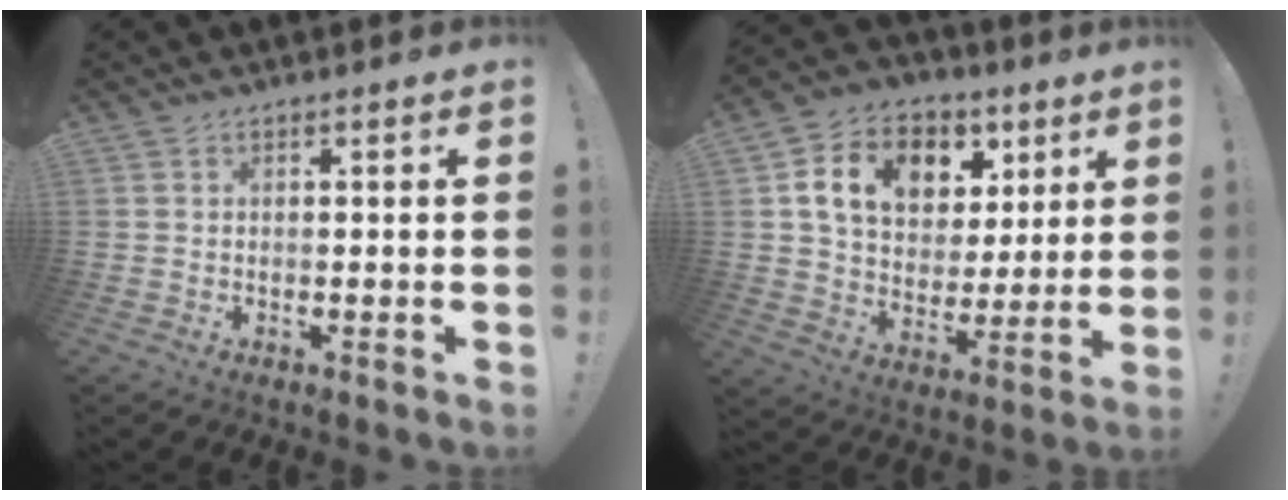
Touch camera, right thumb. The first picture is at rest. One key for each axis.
{"total": 15.5, "fx": 6.3, "fy": 11.7, "fz": 7.9, "tx": -0.120, "ty": -0.021, "tz": 0.123}